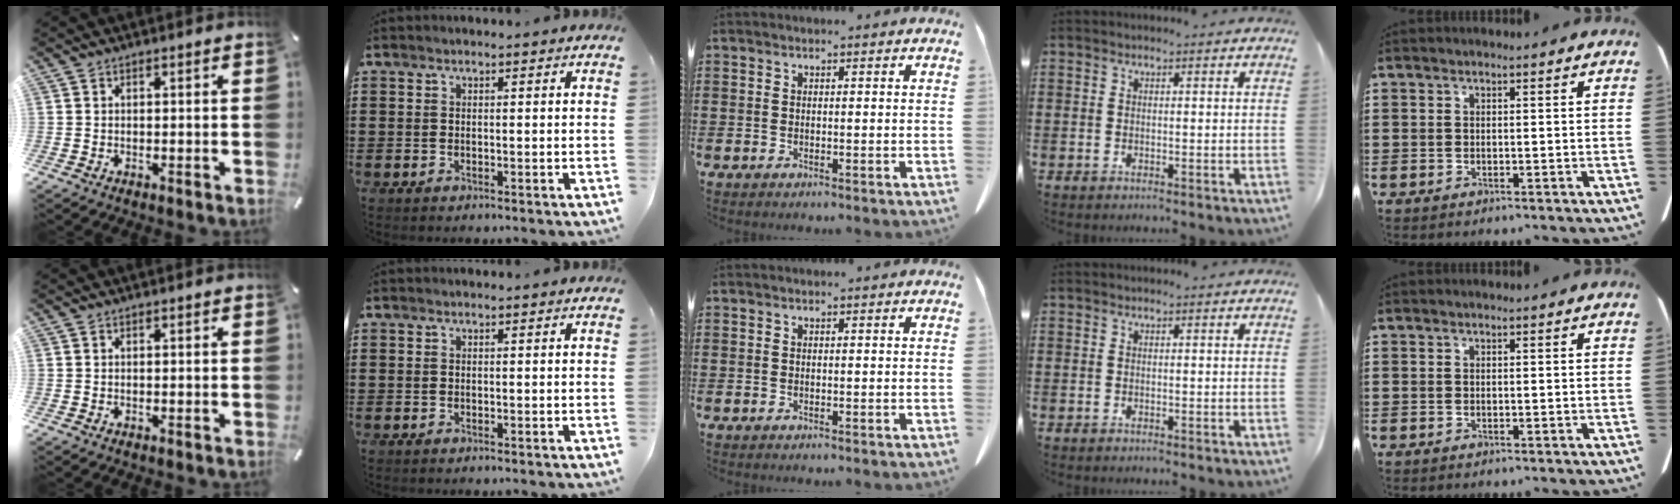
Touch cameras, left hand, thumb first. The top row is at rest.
{}